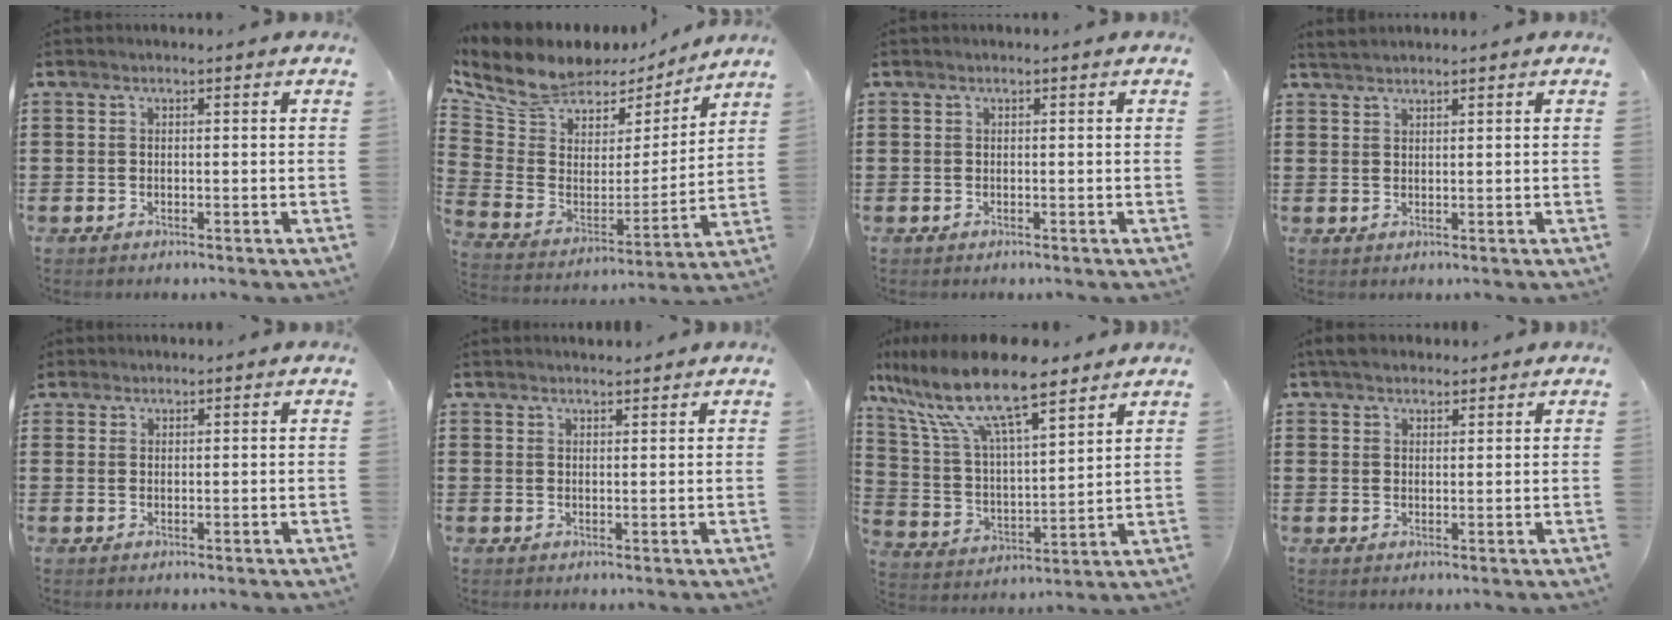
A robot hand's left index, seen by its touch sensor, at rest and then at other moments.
{"total": 8.2, "force": [6.6, 4.5, 1.7], "torque": [-0.080, -0.041, 0.119]}
{"total": 0.0}
{"total": 1.6, "force": [1.5, 0.1, 0.4], "torque": [-0.009, 0.001, 0.030]}
{"total": 1.3, "force": [1.2, 0.5, 0.0], "torque": [-0.003, 0.002, 0.023]}
{"total": 1.8, "force": [1.7, 0.2, 0.1], "torque": [-0.005, 0.002, 0.035]}
{"total": 12.5, "force": [9.6, 2.8, 7.5], "torque": [-0.188, -0.044, 0.166]}
{"total": 3.3, "force": [2.8, 1.4, 1.0], "torque": [-0.027, 0.005, 0.055]}